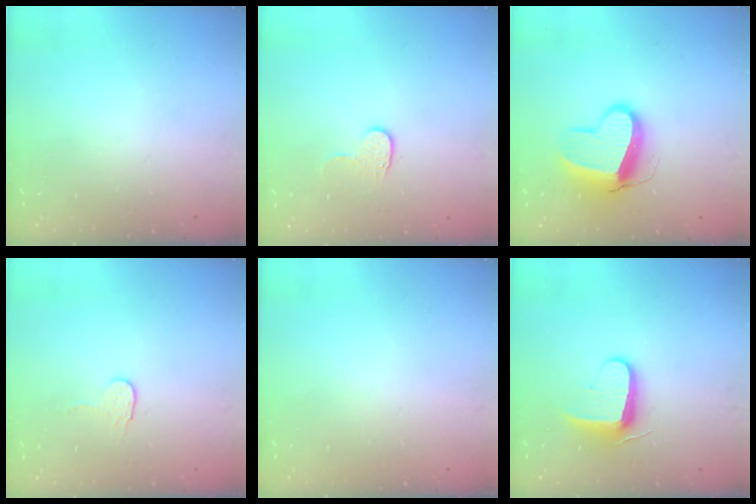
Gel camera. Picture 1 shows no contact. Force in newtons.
{"total": 5.8, "press": 5.8, "slide": 0.5}
{"total": 12.0, "press": 11.9, "slide": 1.2}
{"total": 3.2, "press": 3.2, "slide": 0.3}
{"total": 0.6, "press": 0.6, "slide": 0.2}
{"total": 8.9, "press": 8.9, "slide": 0.9}